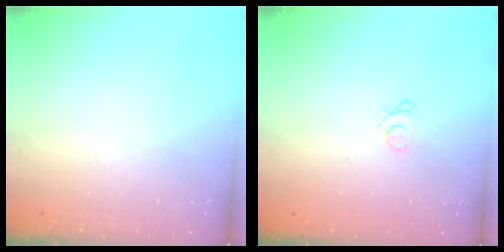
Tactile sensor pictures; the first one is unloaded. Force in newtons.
{"total": 2.6, "press": 2.6, "slide": 0.3}